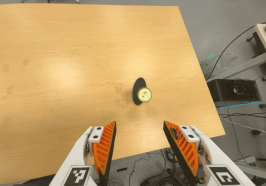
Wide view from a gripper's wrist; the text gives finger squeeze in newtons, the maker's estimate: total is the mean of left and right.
{"total": 0.0}